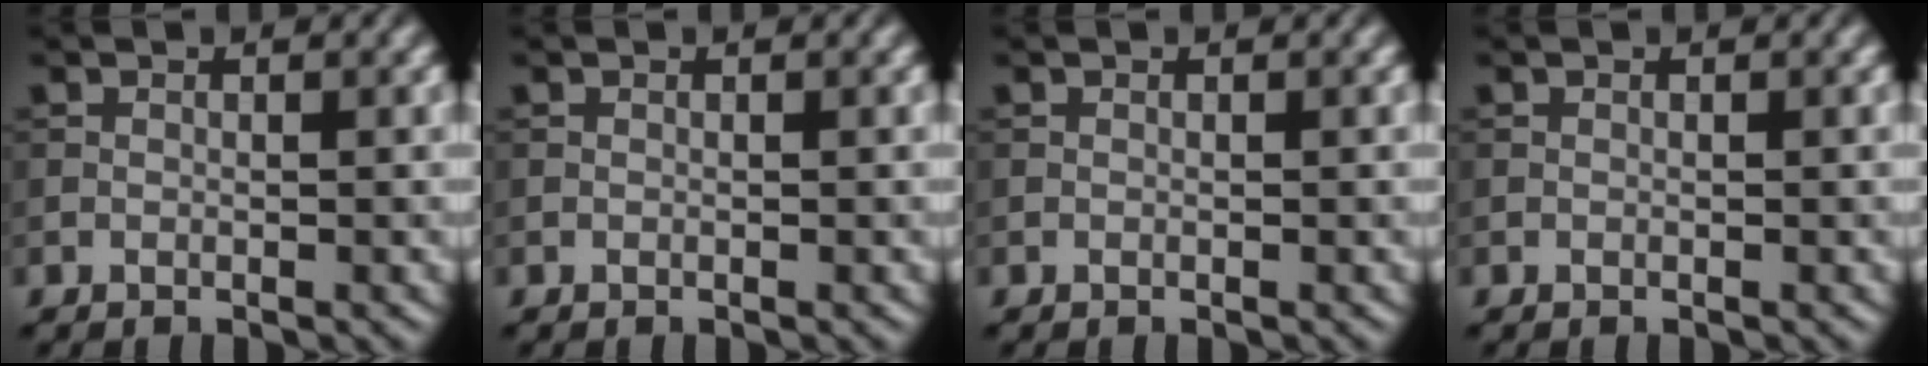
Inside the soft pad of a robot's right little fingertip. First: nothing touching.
{"total": 0.0}
{"total": 0.0}
{"total": 0.0}